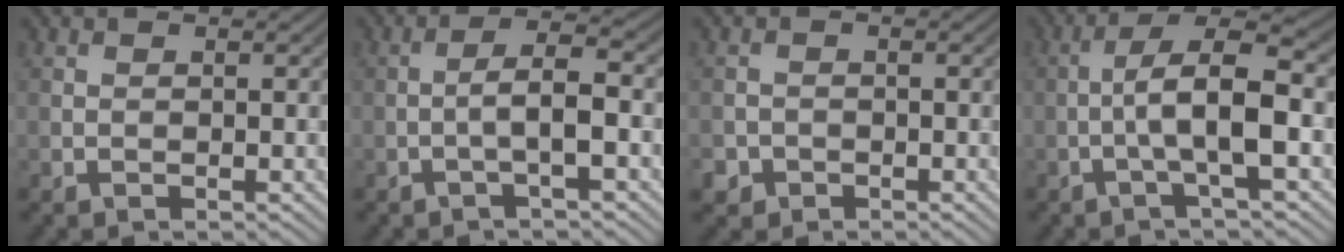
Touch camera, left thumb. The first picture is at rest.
{"total": 4.0, "force": [-1.3, 0.6, 3.8], "torque": [-0.063, 0.017, -0.035]}
{"total": 2.0, "force": [-1.3, 1.5, 0.1], "torque": [-0.001, -0.005, -0.030]}
{"total": 7.3, "force": [-1.5, 1.4, 7.0], "torque": [-0.119, 0.022, -0.040]}